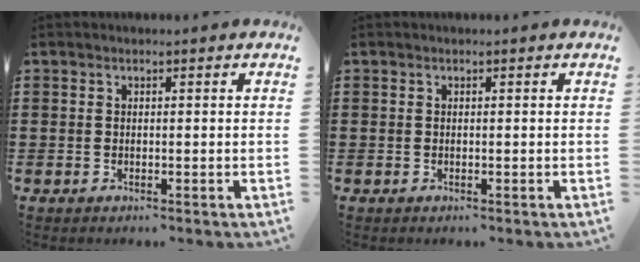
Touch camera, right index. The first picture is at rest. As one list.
[{"total": 0.0}]